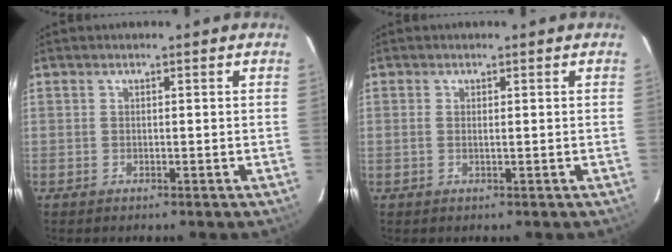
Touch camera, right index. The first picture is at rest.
{"total": 0.8, "force": [0.1, 0.0, 0.8], "torque": [-0.019, 0.000, -0.001]}